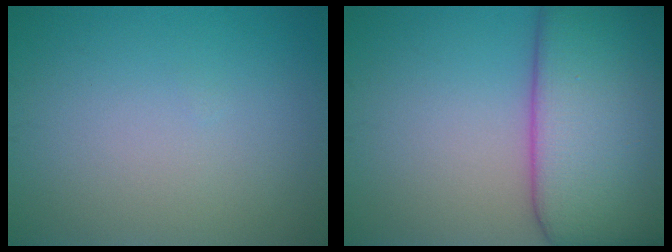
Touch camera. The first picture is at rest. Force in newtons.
{"total": 14.0, "press": 14.0, "slide": 0.8}